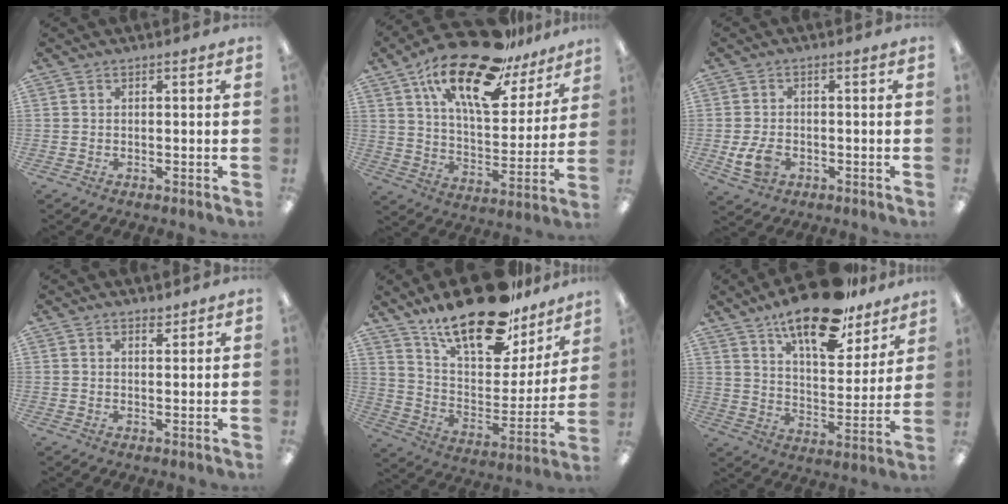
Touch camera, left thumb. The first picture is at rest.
{"total": 23.9, "force": [15.7, 9.8, 15.2], "torque": [-0.250, -0.088, 0.268]}
{"total": 5.7, "force": [-1.5, 3.8, 4.0], "torque": [-0.096, 0.000, -0.031]}
{"total": 1.8, "force": [1.7, 0.5, 0.6], "torque": [-0.005, -0.005, 0.029]}
{"total": 23.4, "force": [18.2, 8.9, 11.8], "torque": [-0.184, -0.122, 0.314]}
{"total": 19.0, "force": [14.5, 6.7, 10.2], "torque": [-0.162, -0.089, 0.245]}